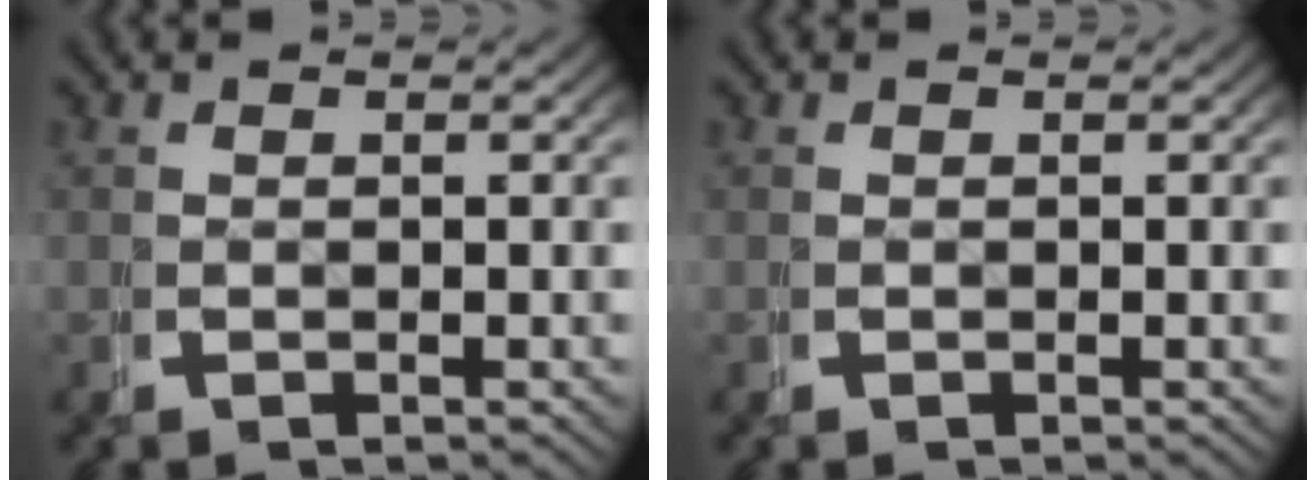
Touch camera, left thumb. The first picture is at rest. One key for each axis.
{"total": 0.0}